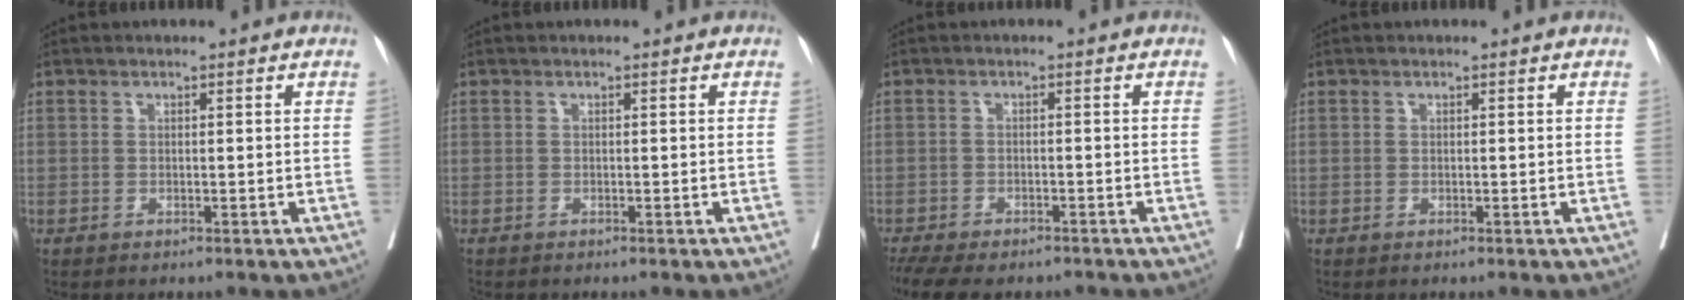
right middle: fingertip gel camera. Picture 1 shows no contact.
{"total": 0.0}
{"total": 11.4, "force": [-9.4, 4.0, 5.2], "torque": [-0.104, -0.007, -0.130]}
{"total": 0.0}